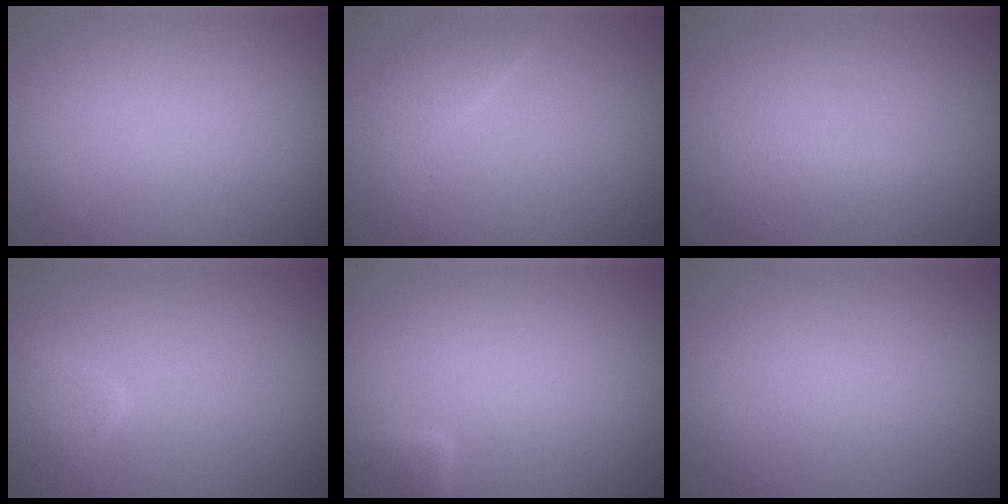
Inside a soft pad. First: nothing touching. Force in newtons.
{"total": 1.4, "press": 1.4, "slide": 0.1}
{"total": 0.9, "press": 0.9, "slide": 0.1}
{"total": 2.1, "press": 2.1, "slide": 0.1}
{"total": 1.5, "press": 1.5, "slide": 0.1}
{"total": 0.0}